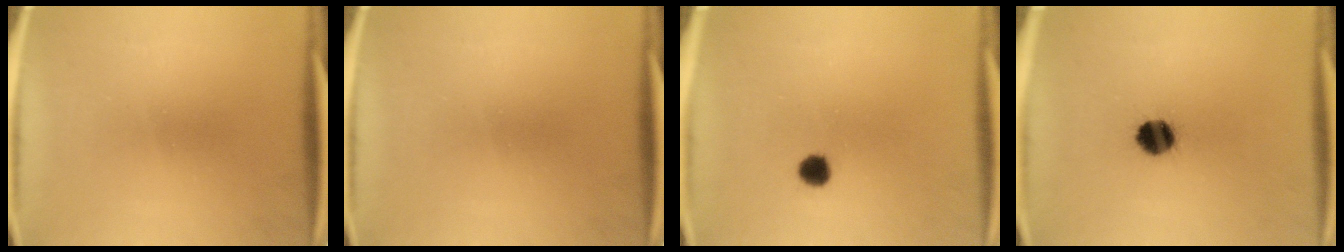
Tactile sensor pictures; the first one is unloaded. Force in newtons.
{"total": 0.0}
{"total": 3.0}
{"total": 7.0}